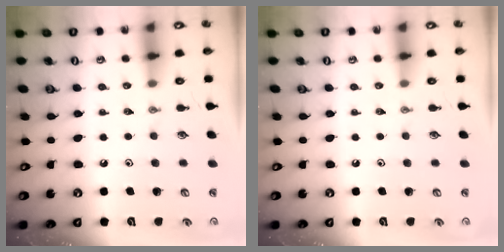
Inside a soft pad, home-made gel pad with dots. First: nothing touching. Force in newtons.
{"total": 0.0}